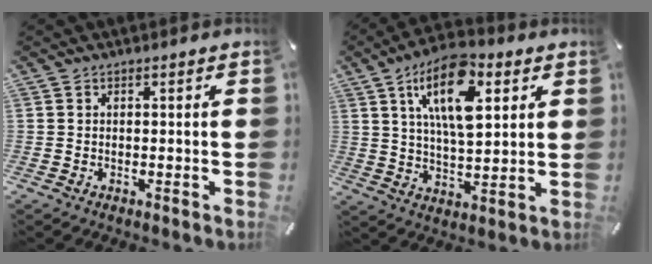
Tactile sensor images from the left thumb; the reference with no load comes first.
{"total": 15.6, "force": [7.2, 7.2, 11.8], "torque": [-0.214, -0.014, 0.118]}